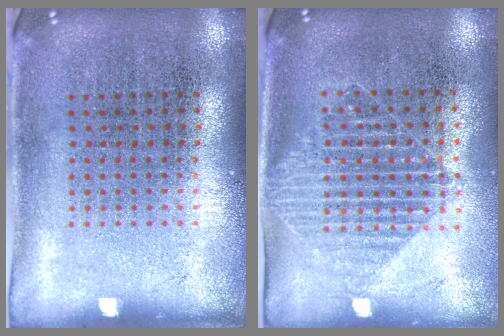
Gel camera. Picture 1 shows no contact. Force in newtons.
{"total": 1.5, "press": 1.3, "slide": 0.8}